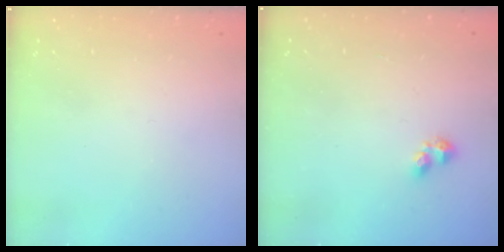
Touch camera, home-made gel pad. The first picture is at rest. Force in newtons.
{"total": 2.3, "press": 2.2, "slide": 0.6}